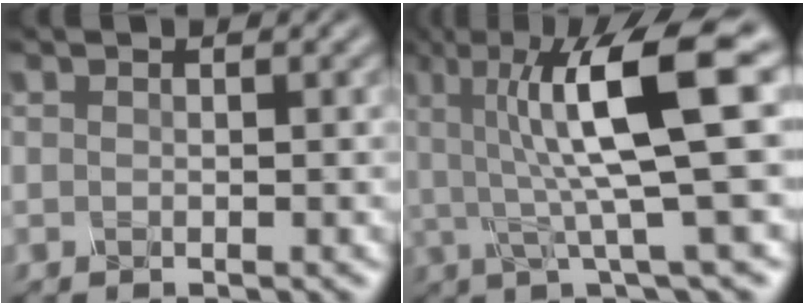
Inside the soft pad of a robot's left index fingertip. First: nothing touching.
{"total": 10.4, "force": [2.3, 2.1, 9.9], "torque": [-0.155, 0.004, 0.039]}